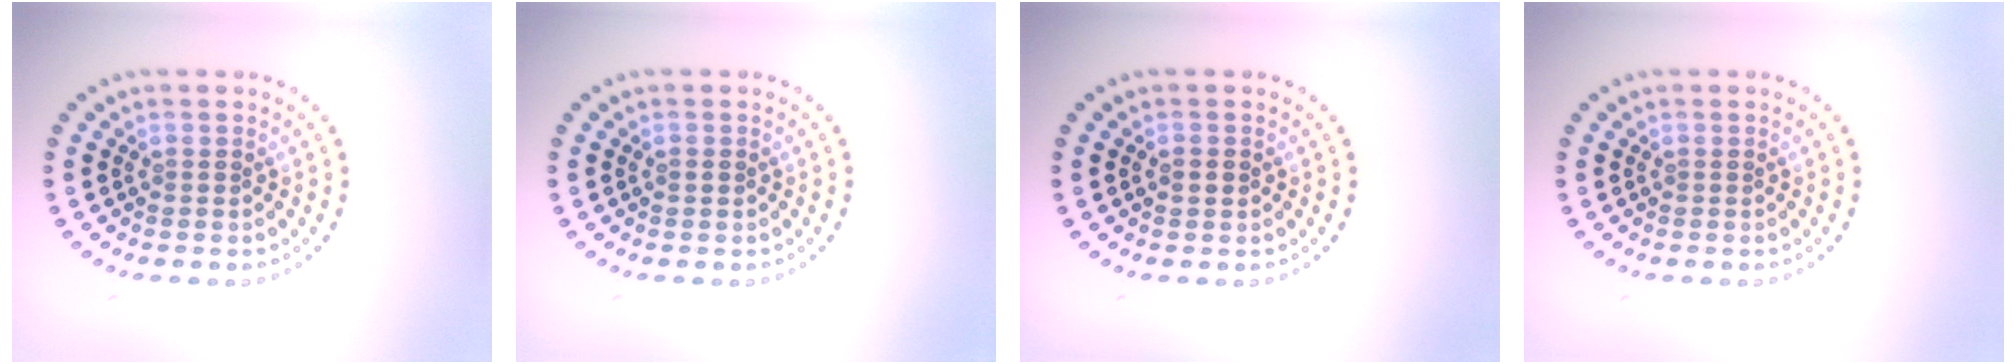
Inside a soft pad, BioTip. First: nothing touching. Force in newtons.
{"total": 0.6, "press": 0.6, "slide": 0.1}
{"total": 1.3, "press": 1.3, "slide": 0.2}
{"total": 0.0}